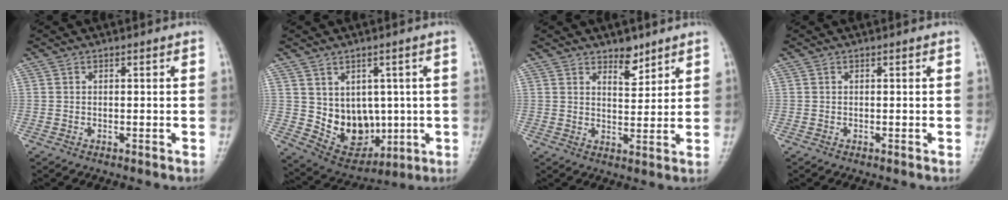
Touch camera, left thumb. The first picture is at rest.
{"total": 10.5, "force": [0.3, 8.2, 6.6], "torque": [-0.055, -0.013, 0.036]}
{"total": 4.6, "force": [3.4, 2.2, 2.2], "torque": [-0.011, -0.027, 0.057]}
{"total": 0.0}